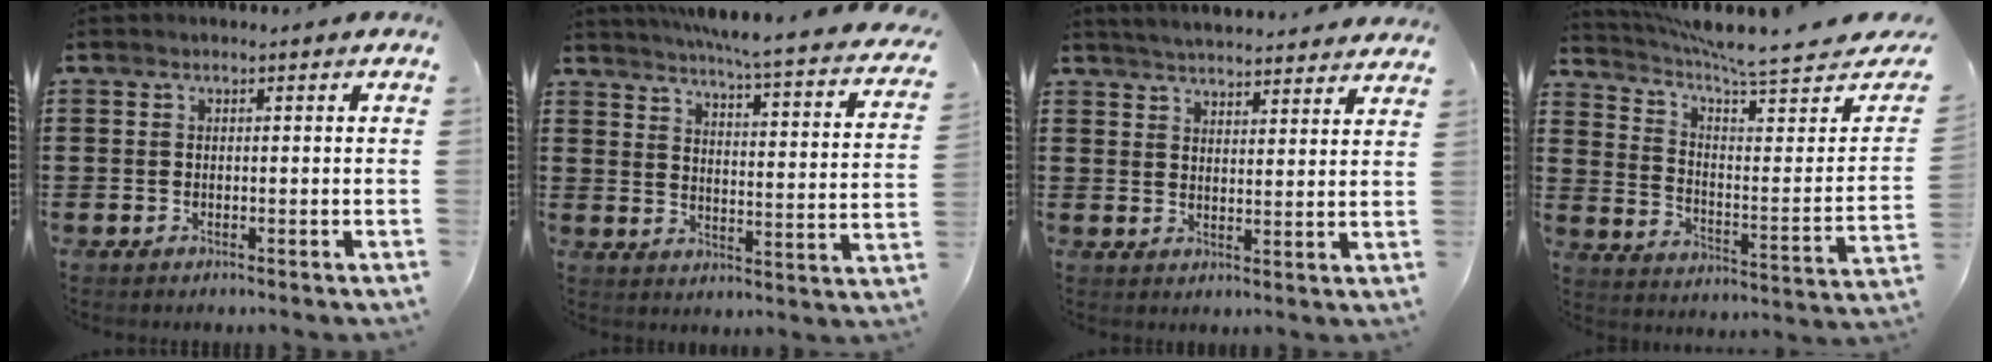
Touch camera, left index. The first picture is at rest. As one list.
[{"total": 4.8, "force": [4.1, -0.7, 2.4], "torque": [-0.061, -0.041, 0.058]}, {"total": 4.2, "force": [4.1, -0.5, 0.4], "torque": [-0.023, -0.024, 0.073]}, {"total": 6.1, "force": [5.5, 0.2, 2.7], "torque": [-0.074, -0.056, 0.087]}]